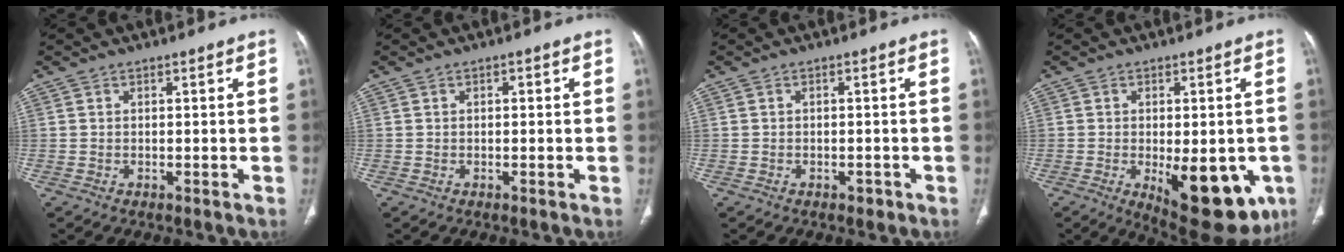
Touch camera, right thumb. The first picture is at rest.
{"total": 0.8, "force": [0.2, 0.4, 0.7], "torque": [-0.012, 0.002, 0.003]}
{"total": 1.2, "force": [-0.7, 0.8, 0.6], "torque": [-0.006, 0.002, -0.008]}
{"total": 16.9, "force": [-5.2, 7.5, 14.2], "torque": [-0.140, -0.009, -0.047]}